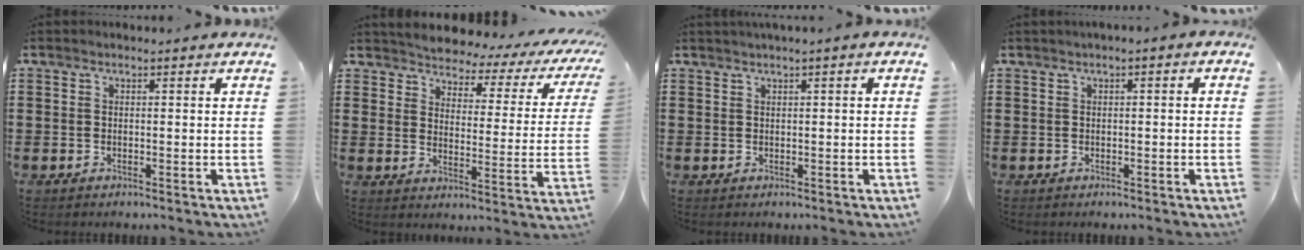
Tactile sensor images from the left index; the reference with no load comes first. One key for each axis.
{"total": 3.0, "fx": 2.9, "fy": 0.4, "fz": 0.3, "tx": -0.031, "ty": -0.032, "tz": 0.040}
{"total": 0.7, "fx": 0.2, "fy": -0.2, "fz": 0.6, "tx": -0.009, "ty": -0.004, "tz": 0.005}
{"total": 0.8, "fx": -0.6, "fy": 0.2, "fz": 0.5, "tx": -0.009, "ty": -0.002, "tz": -0.012}